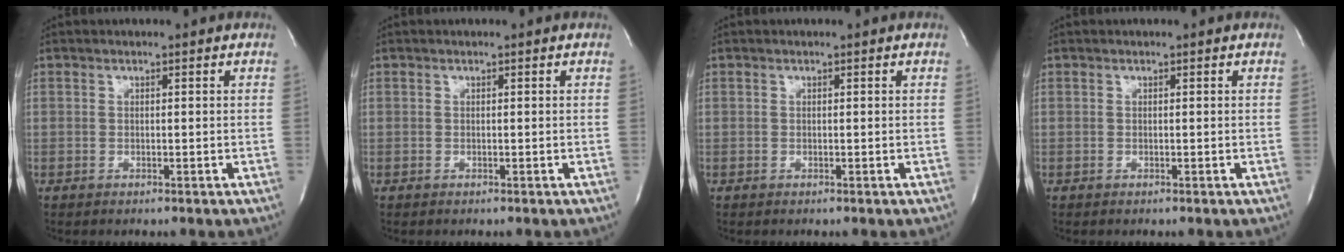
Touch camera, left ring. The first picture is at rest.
{"total": 0.0}
{"total": 0.0}
{"total": 0.0}